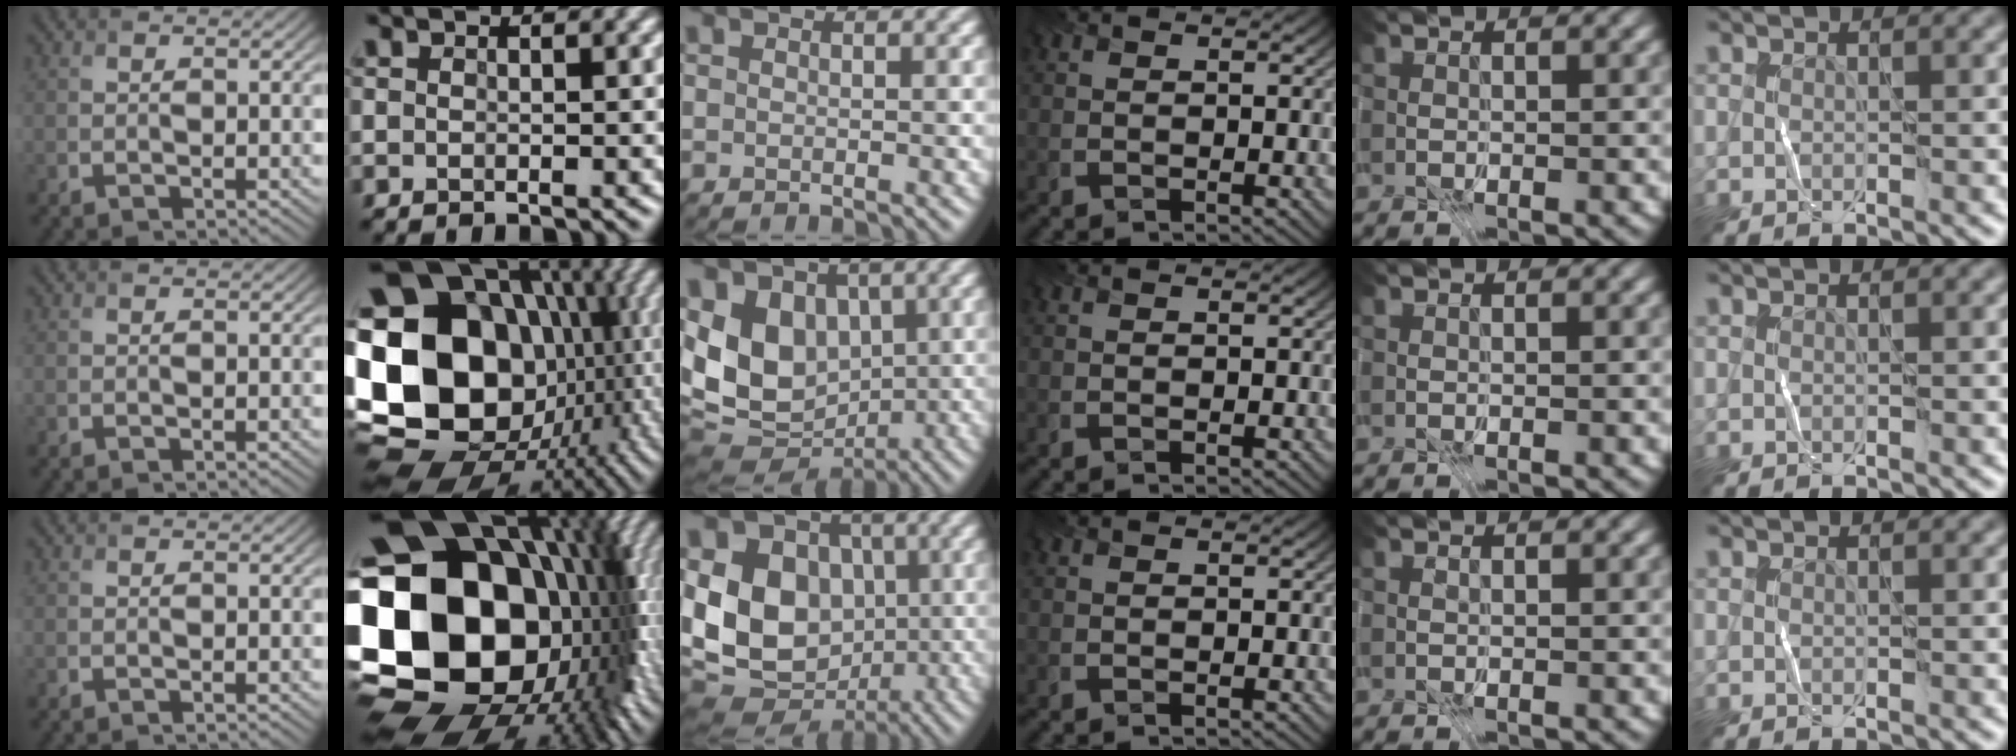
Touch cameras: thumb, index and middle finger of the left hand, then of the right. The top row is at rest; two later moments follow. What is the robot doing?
{"motion": "fold", "object": "file"}